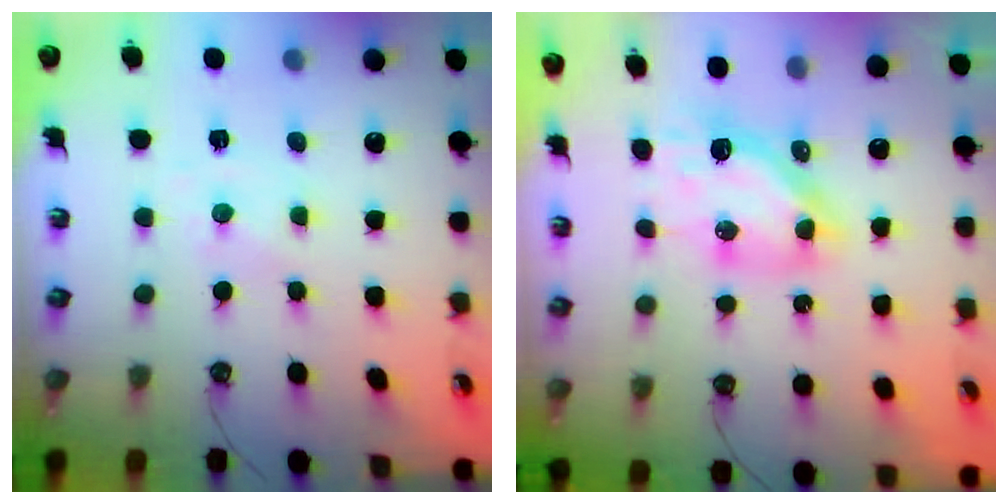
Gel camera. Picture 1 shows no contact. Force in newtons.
{"total": 10.5, "press": 10.5, "slide": 1.2}